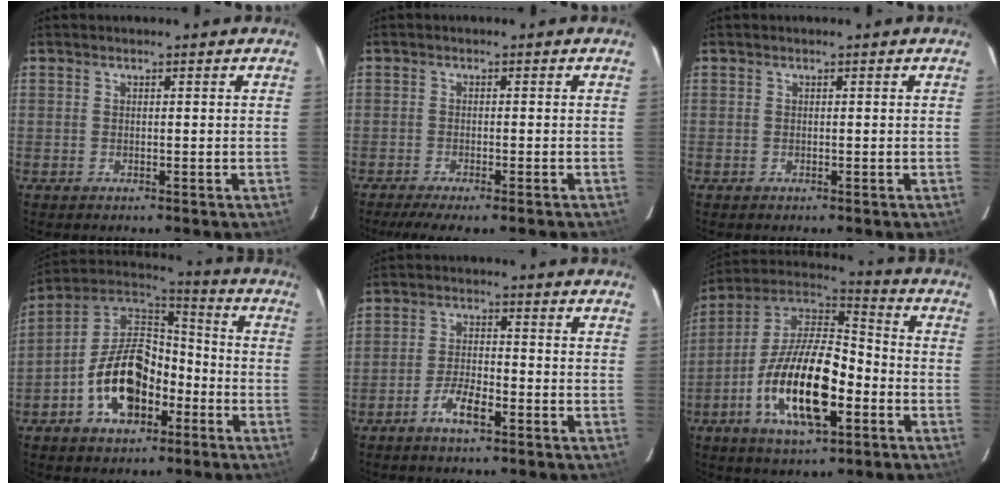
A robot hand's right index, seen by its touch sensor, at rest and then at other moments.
{"total": 6.8, "force": [-5.6, 0.6, 4.0], "torque": [-0.084, -0.025, -0.087]}
{"total": 0.0}
{"total": 15.3, "force": [-5.9, 9.3, 10.6], "torque": [-0.205, 0.026, -0.098]}
{"total": 5.5, "force": [-3.5, 1.6, 4.0], "torque": [-0.089, 0.001, -0.065]}
{"total": 19.7, "force": [-6.8, 7.9, 16.7], "torque": [-0.327, -0.013, -0.129]}